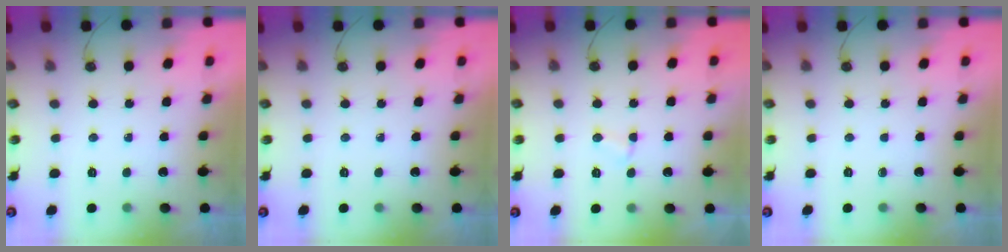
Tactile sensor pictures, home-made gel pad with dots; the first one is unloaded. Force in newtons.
{"total": 0.0}
{"total": 2.8, "press": 2.8, "slide": 0.3}
{"total": 0.0}